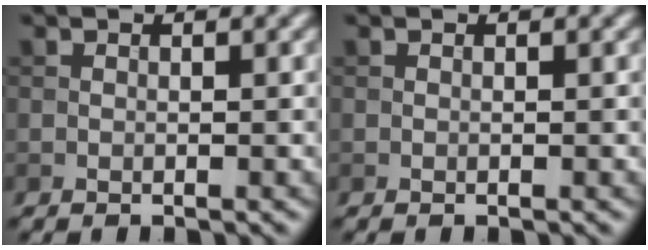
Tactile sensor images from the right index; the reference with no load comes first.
{"total": 0.0}